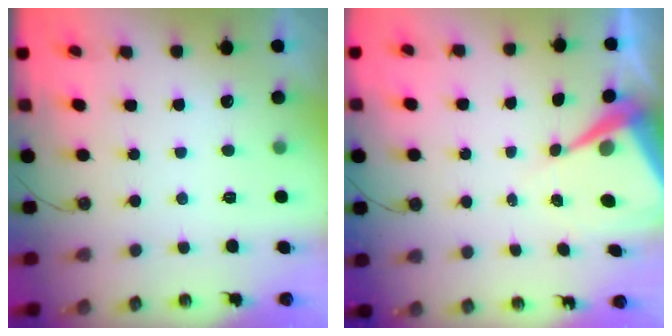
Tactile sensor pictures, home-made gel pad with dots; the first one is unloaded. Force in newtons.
{"total": 10.5, "press": 10.5, "slide": 0.7}